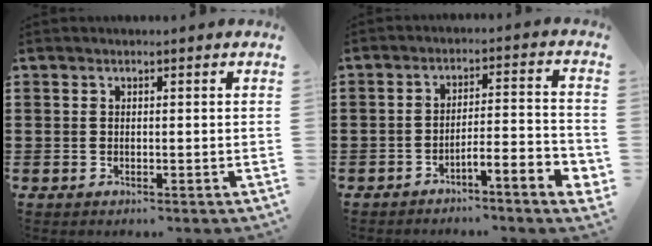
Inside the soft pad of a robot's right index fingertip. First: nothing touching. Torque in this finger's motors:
{"motor_torque": [0.57, -0.55, 0.38, 0.06]}